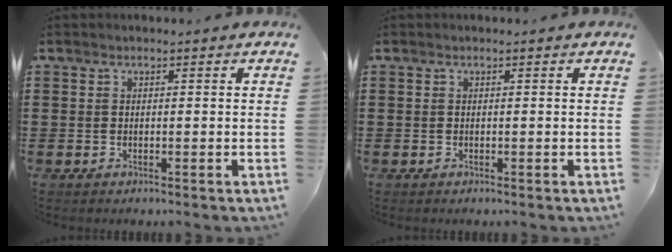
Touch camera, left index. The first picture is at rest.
{"total": 0.0}